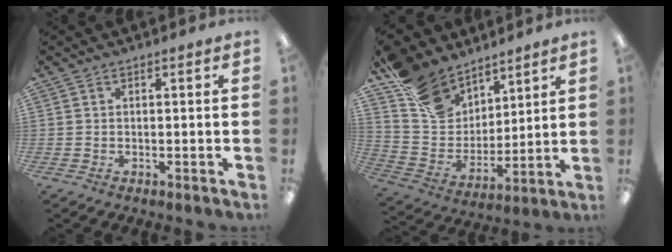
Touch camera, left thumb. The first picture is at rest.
{"total": 16.8, "force": [11.4, 11.1, 5.4], "torque": [-0.120, -0.068, 0.226]}